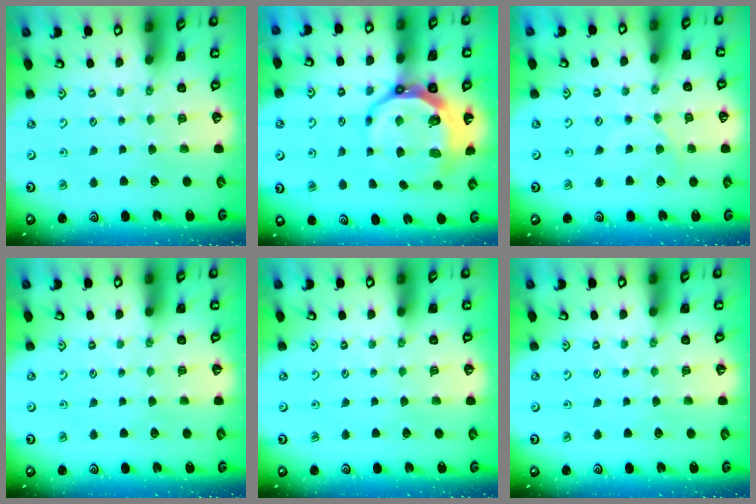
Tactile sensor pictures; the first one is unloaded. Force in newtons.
{"total": 11.0, "press": 10.1, "slide": 4.2}
{"total": 3.0, "press": 3.0, "slide": 0.4}
{"total": 0.0}
{"total": 0.0}
{"total": 0.0}